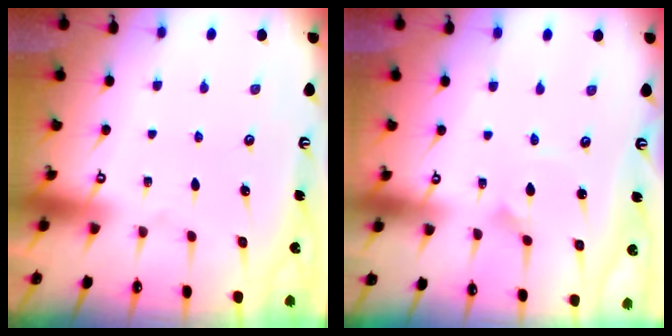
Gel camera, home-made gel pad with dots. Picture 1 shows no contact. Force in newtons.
{"total": 1.7, "press": 1.7, "slide": 0.0}